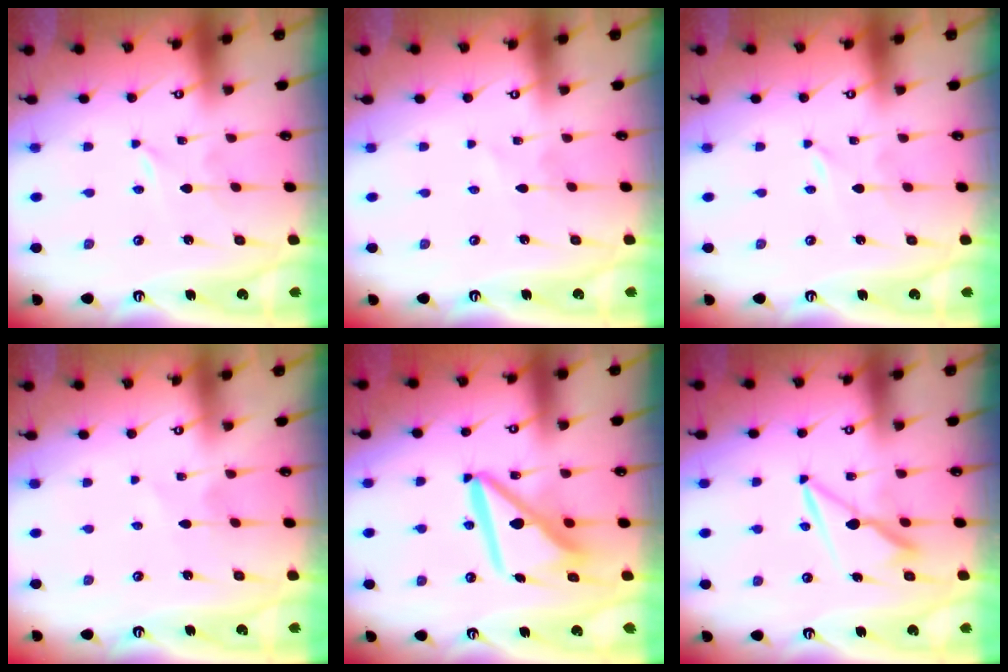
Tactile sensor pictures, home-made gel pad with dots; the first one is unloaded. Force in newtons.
{"total": 1.2, "press": 1.2, "slide": 0.2}
{"total": 0.0}
{"total": 3.1, "press": 3.0, "slide": 0.4}
{"total": 12.8, "press": 12.8, "slide": 1.3}
{"total": 7.8, "press": 7.8, "slide": 0.9}